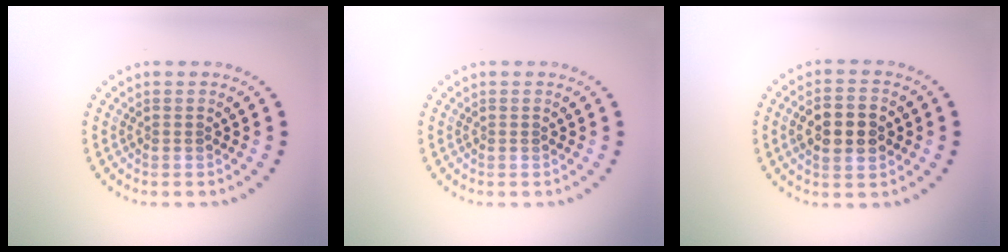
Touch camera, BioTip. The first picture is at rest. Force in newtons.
{"total": 0.0}
{"total": 4.4, "press": 4.4, "slide": 0.3}